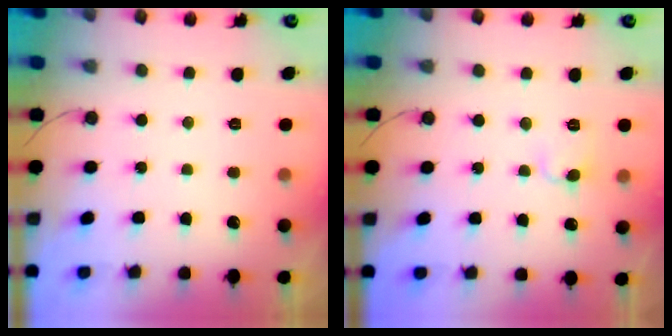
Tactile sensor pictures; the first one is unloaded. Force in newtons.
{"total": 4.8, "press": 4.8, "slide": 0.3}